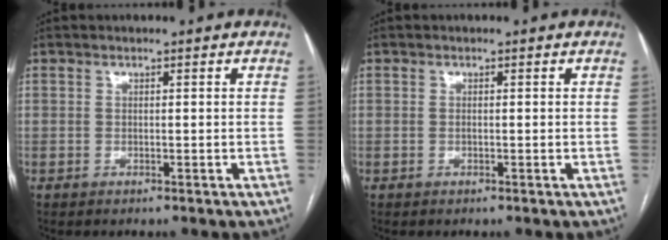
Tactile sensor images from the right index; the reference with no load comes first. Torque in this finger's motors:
{"motor_torque": [0.00, 0.03, -0.02, 0.00]}